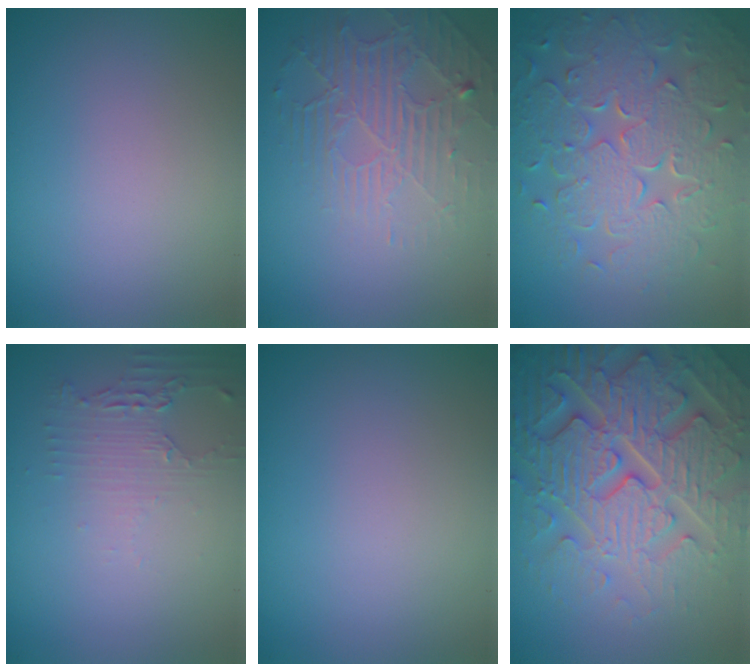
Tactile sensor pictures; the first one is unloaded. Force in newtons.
{"total": 2.6, "press": 2.0, "slide": 1.7}
{"total": 8.3, "press": 5.9, "slide": 5.8}
{"total": 2.1, "press": 1.6, "slide": 1.4}
{"total": 0.0}
{"total": 8.2, "press": 7.9, "slide": 1.8}